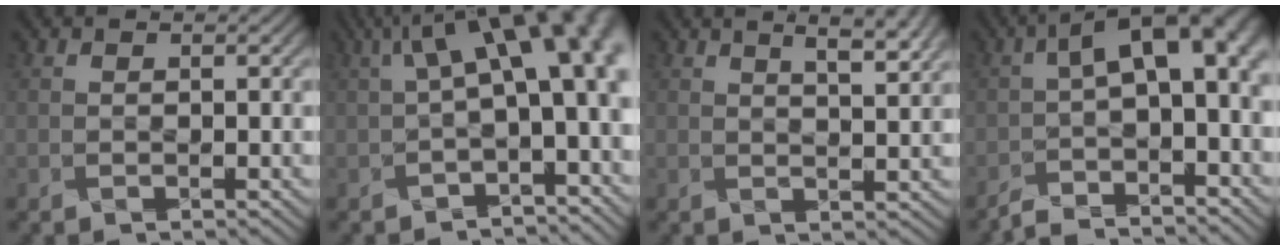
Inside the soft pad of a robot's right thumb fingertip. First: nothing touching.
{"total": 12.7, "force": [2.3, 5.1, 11.4], "torque": [-0.159, 0.013, 0.051]}
{"total": 6.4, "force": [4.0, 1.7, 4.7], "torque": [-0.050, 0.023, 0.045]}
{"total": 8.3, "force": [-2.3, 3.3, 7.2], "torque": [-0.112, -0.003, -0.043]}